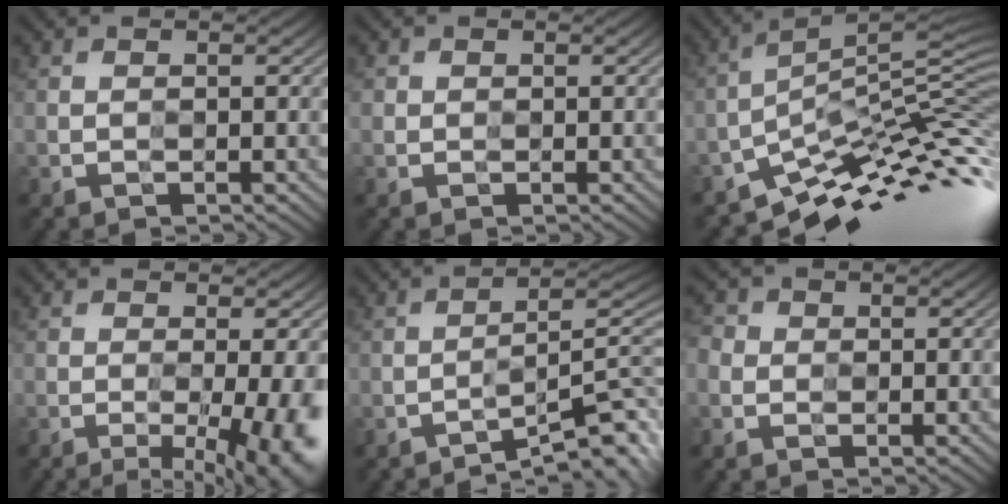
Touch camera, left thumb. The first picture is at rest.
{"total": 0.8, "force": [0.2, 0.8, 0.1], "torque": [0.001, -0.004, -0.002]}
{"total": 13.0, "force": [-7.0, 3.5, 10.4], "torque": [-0.180, 0.003, -0.130]}
{"total": 9.8, "force": [-3.1, 2.8, 8.8], "torque": [-0.104, -0.011, -0.034]}
{"total": 8.2, "force": [-4.7, 1.6, 6.5], "torque": [-0.100, 0.004, -0.073]}
{"total": 2.6, "force": [-0.8, 2.3, 0.9], "torque": [-0.024, 0.004, -0.027]}